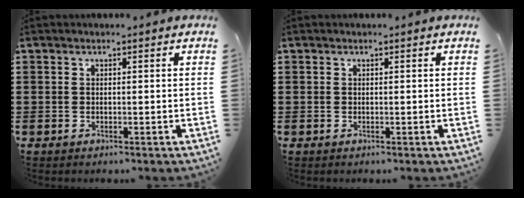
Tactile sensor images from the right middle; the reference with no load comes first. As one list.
[{"total": 0.0}]